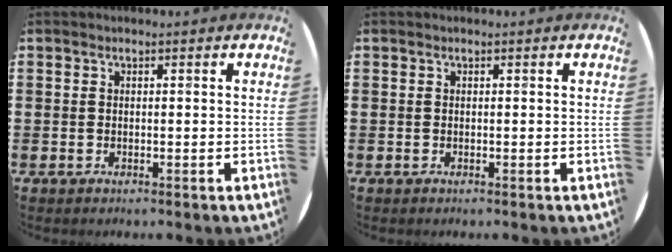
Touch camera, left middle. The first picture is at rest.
{"total": 0.0}